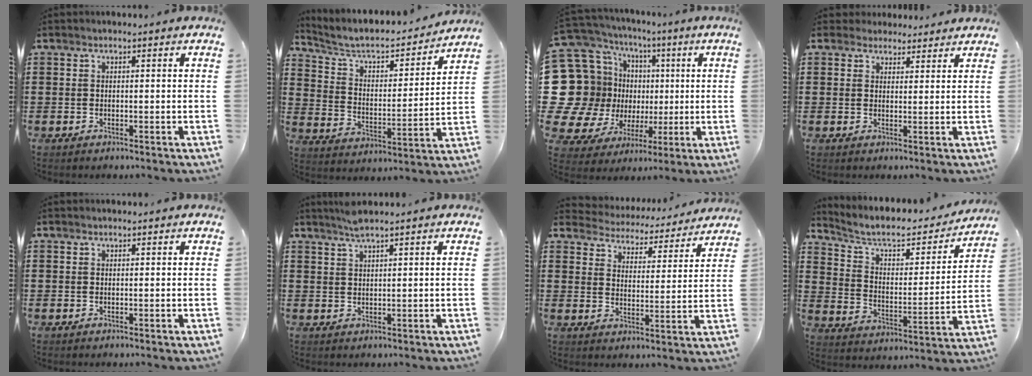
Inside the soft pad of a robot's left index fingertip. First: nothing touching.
{"total": 5.8, "force": [4.9, 1.8, 2.5], "torque": [-0.072, -0.032, 0.078]}
{"total": 17.0, "force": [0.3, 15.9, 5.8], "torque": [-0.187, -0.021, 0.042]}
{"total": 3.0, "force": [2.5, 1.5, 0.0], "torque": [-0.010, 0.006, 0.048]}
{"total": 0.0}
{"total": 2.4, "force": [2.0, -0.1, 1.3], "torque": [-0.030, 0.001, 0.038]}
{"total": 4.1, "force": [4.0, 0.2, -0.3], "torque": [-0.022, -0.037, 0.065]}
{"total": 6.7, "force": [5.6, 2.2, 3.0], "torque": [-0.085, -0.032, 0.093]}